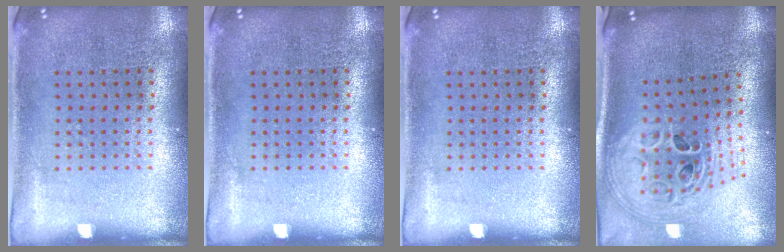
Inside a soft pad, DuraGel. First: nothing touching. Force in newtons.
{"total": 0.0}
{"total": 0.0}
{"total": 3.0, "press": 2.1, "slide": 2.1}